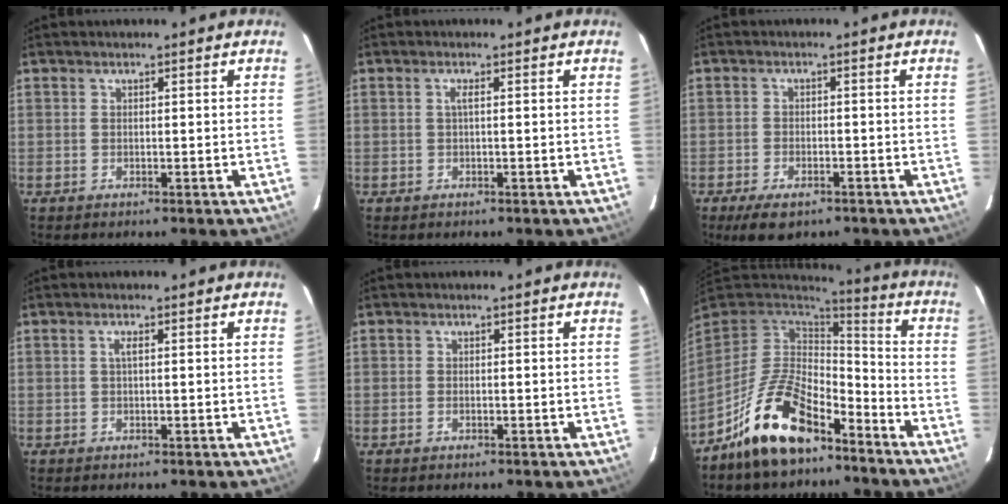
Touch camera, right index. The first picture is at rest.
{"total": 1.0, "force": [0.0, -0.2, 1.0], "torque": [-0.017, 0.001, -0.001]}
{"total": 5.8, "force": [-4.2, 2.5, 3.1], "torque": [-0.075, -0.016, -0.066]}
{"total": 1.1, "force": [0.2, 0.0, 1.1], "torque": [-0.021, 0.001, 0.002]}
{"total": 0.6, "force": [-0.3, 0.4, 0.4], "torque": [-0.006, -0.002, -0.005]}
{"total": 16.4, "force": [-10.9, 7.1, 10.0], "torque": [-0.208, 0.001, -0.191]}